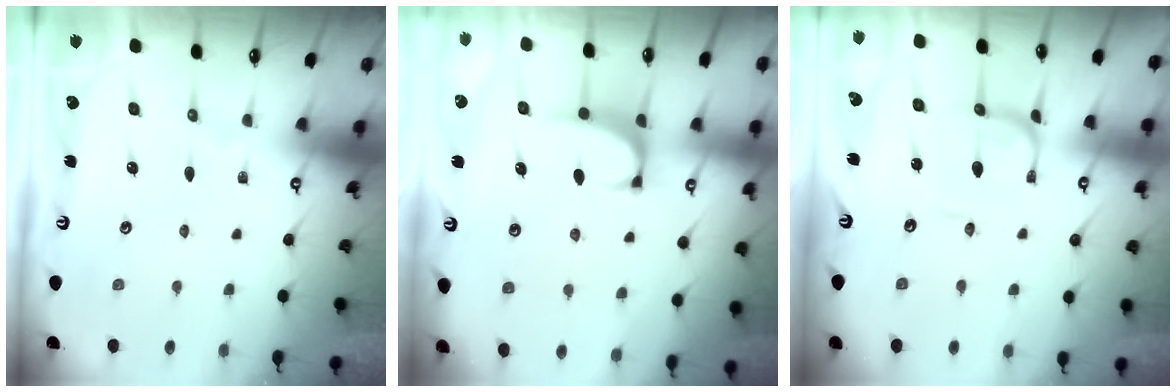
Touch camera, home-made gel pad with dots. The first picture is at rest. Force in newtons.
{"total": 0.8, "press": 0.4, "slide": 0.7}
{"total": 0.0}